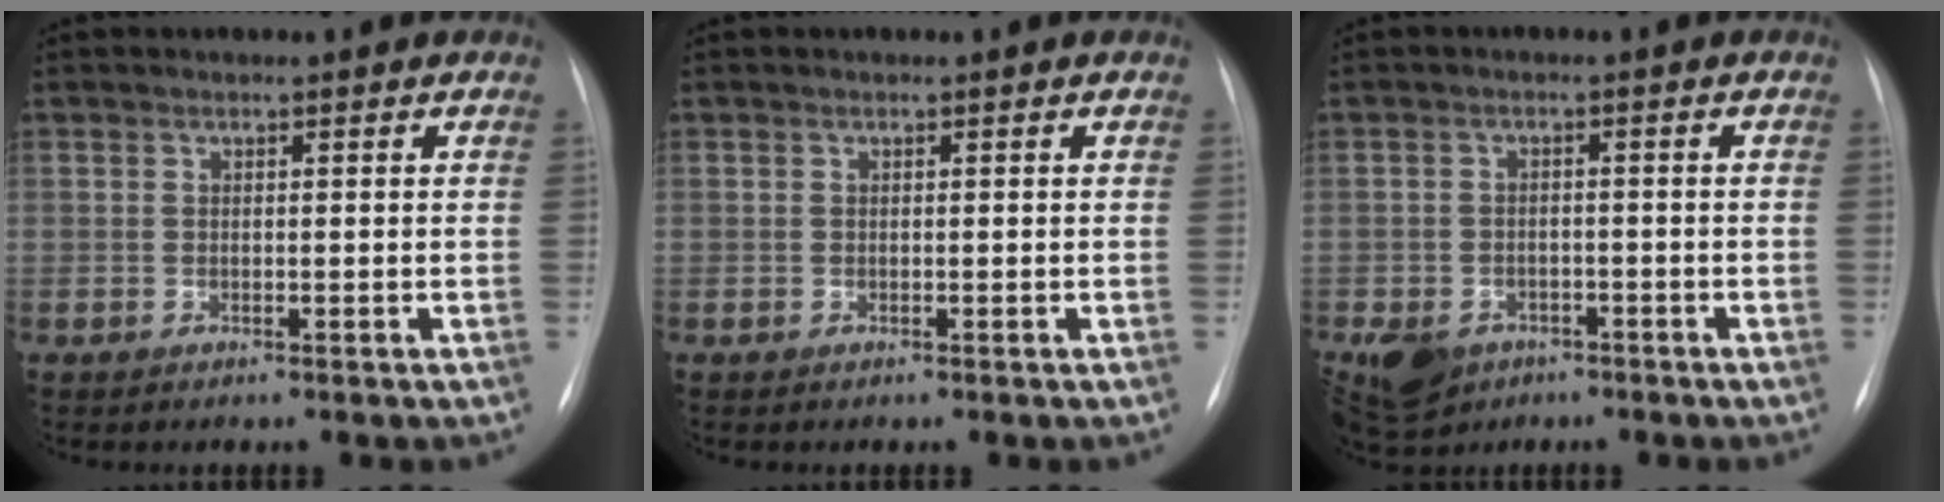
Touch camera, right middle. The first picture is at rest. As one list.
[{"total": 0.0}, {"total": 8.3, "force": [-4.9, 6.1, 2.9], "torque": [-0.062, 0.003, -0.071]}]